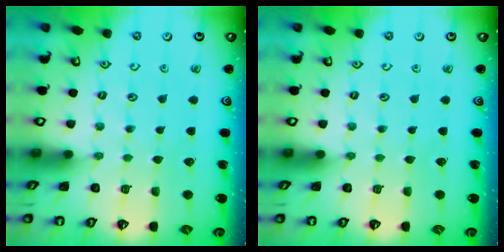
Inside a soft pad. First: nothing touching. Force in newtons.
{"total": 0.0}